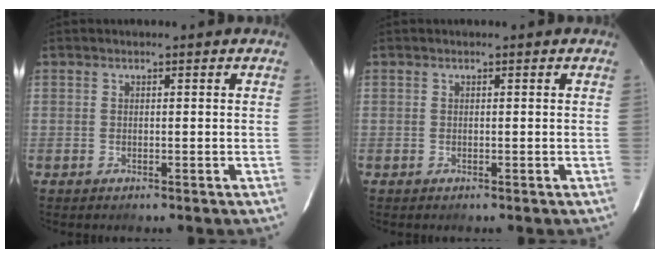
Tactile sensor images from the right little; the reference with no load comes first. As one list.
[{"total": 0.0}]